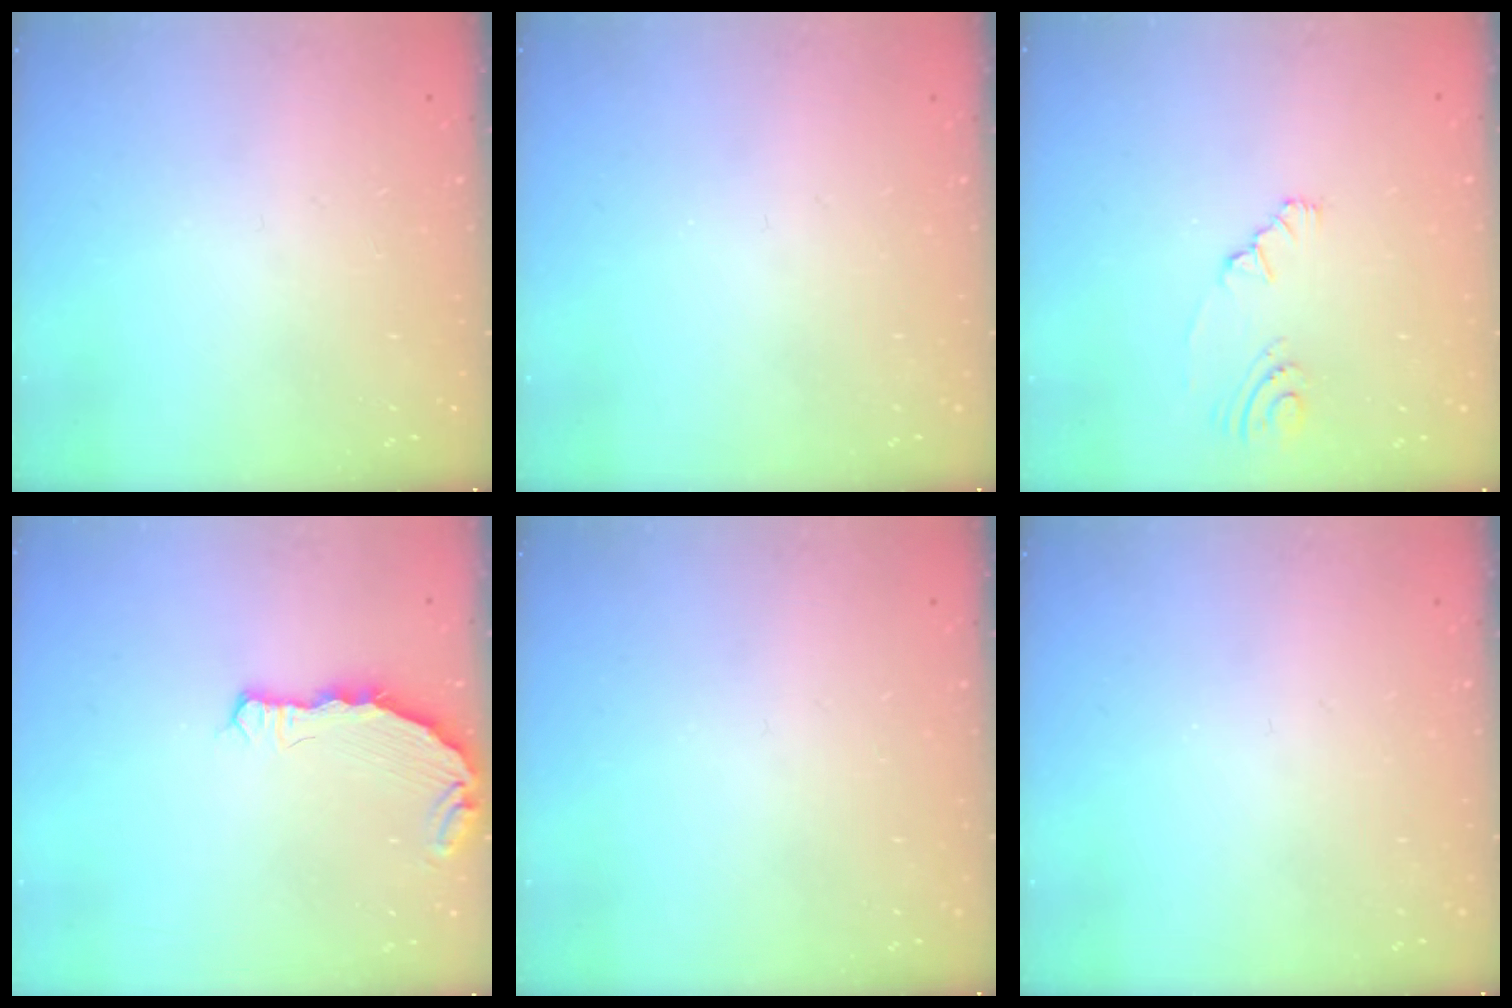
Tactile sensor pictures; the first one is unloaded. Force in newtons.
{"total": 0.0}
{"total": 5.6, "press": 3.4, "slide": 4.5}
{"total": 7.3, "press": 5.6, "slide": 4.7}
{"total": 0.0}
{"total": 0.0}